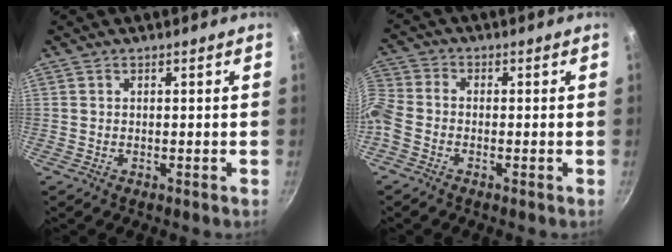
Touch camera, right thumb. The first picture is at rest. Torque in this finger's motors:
{"motor_torque": [0.21, -0.17, 0.18, 0.63, 0.05]}